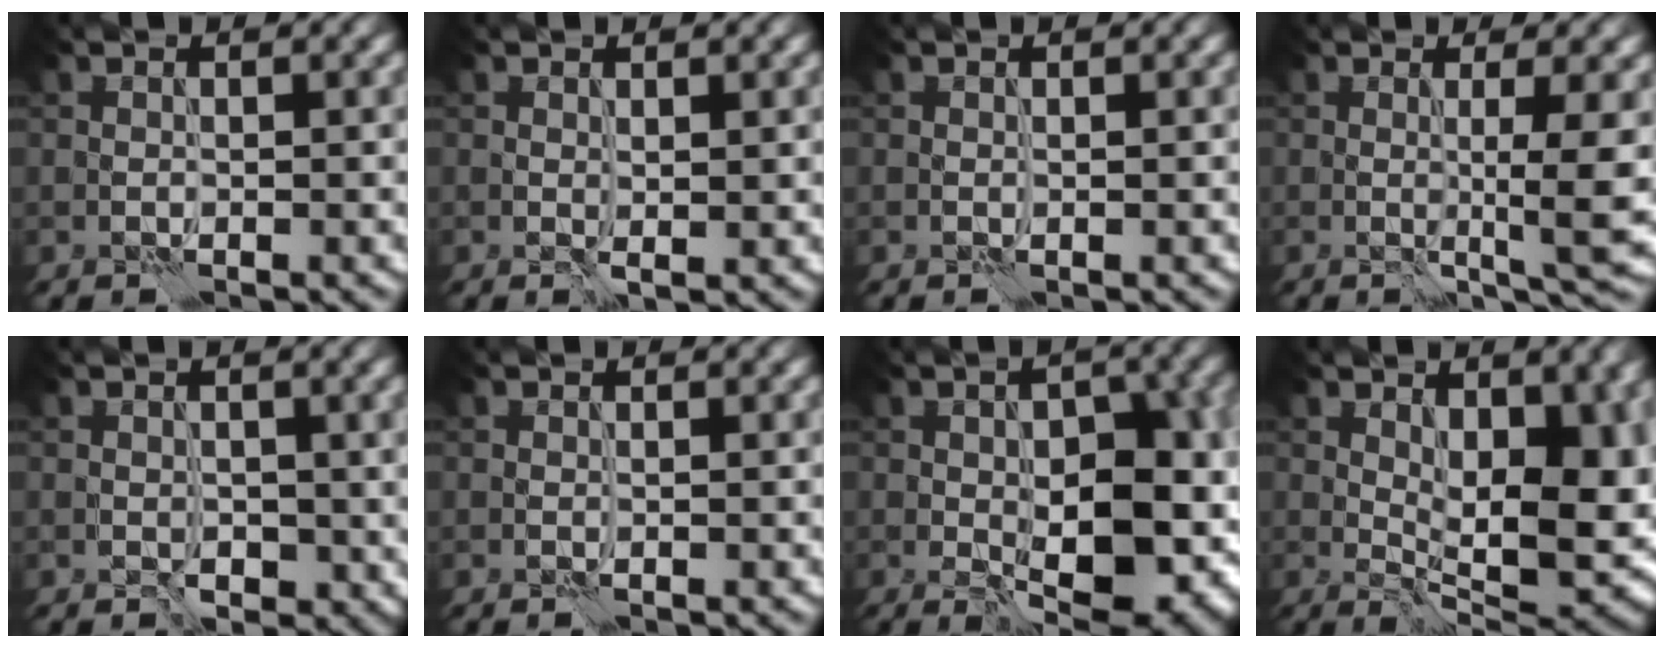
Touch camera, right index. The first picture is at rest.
{"total": 0.9, "force": [0.2, 0.2, 0.9], "torque": [-0.015, -0.002, 0.007]}
{"total": 0.0}
{"total": 4.9, "force": [-0.1, 0.3, 4.9], "torque": [-0.071, -0.006, 0.000]}
{"total": 1.9, "force": [-0.3, 1.4, 1.3], "torque": [-0.016, -0.006, -0.002]}
{"total": 0.0}
{"total": 11.0, "force": [-2.1, 5.5, 9.3], "torque": [-0.118, -0.001, -0.030]}
{"total": 12.0, "force": [1.2, 5.7, 10.4], "torque": [-0.144, -0.006, 0.027]}